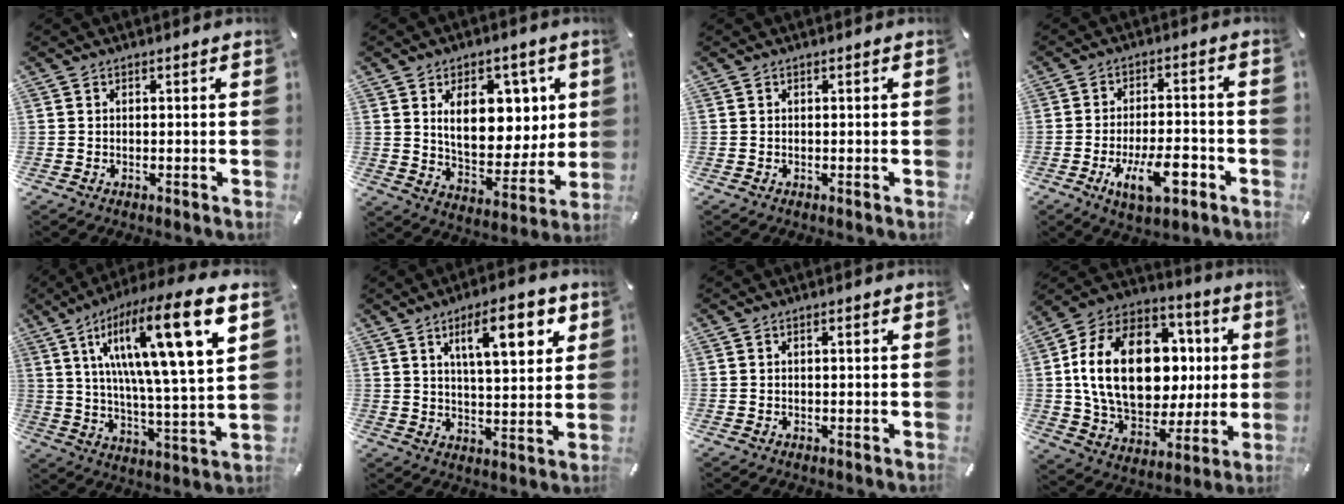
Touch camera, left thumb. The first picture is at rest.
{"total": 13.9, "force": [5.2, 9.4, 8.9], "torque": [-0.125, -0.018, 0.096]}
{"total": 0.0}
{"total": 12.3, "force": [-5.1, 5.6, 9.7], "torque": [-0.158, 0.011, -0.088]}
{"total": 20.6, "force": [10.4, 4.2, 17.3], "torque": [-0.298, -0.059, 0.147]}
{"total": 13.7, "force": [6.5, 4.8, 11.1], "torque": [-0.168, -0.015, 0.103]}
{"total": 0.7, "force": [0.1, 0.1, 0.7], "torque": [-0.012, 0.001, 0.001]}
{"total": 24.3, "force": [2.4, 17.0, 17.3], "torque": [-0.336, 0.004, 0.050]}